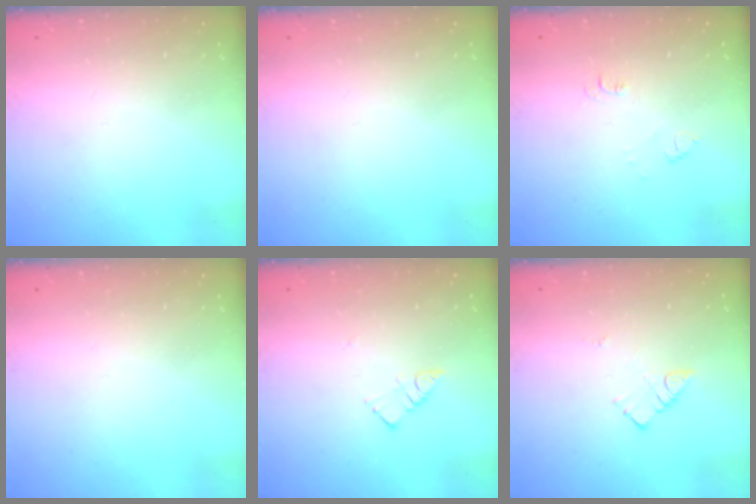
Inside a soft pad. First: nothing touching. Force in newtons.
{"total": 0.0}
{"total": 5.1, "press": 5.0, "slide": 0.6}
{"total": 2.8, "press": 2.8, "slide": 0.4}
{"total": 4.6, "press": 4.6, "slide": 0.2}
{"total": 5.2, "press": 5.2, "slide": 0.2}